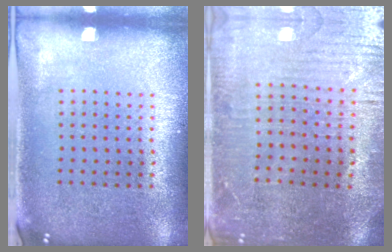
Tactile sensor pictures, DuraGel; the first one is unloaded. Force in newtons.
{"total": 1.4, "press": 1.3, "slide": 0.5}